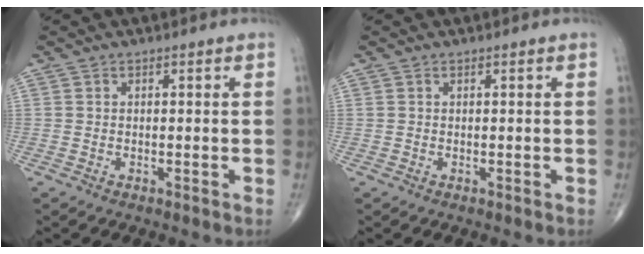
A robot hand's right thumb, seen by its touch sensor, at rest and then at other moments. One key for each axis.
{"total": 0.0}